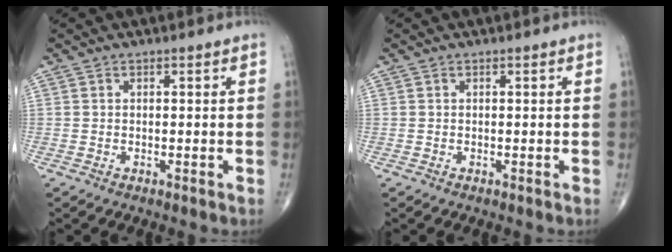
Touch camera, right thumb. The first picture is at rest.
{"total": 0.0}